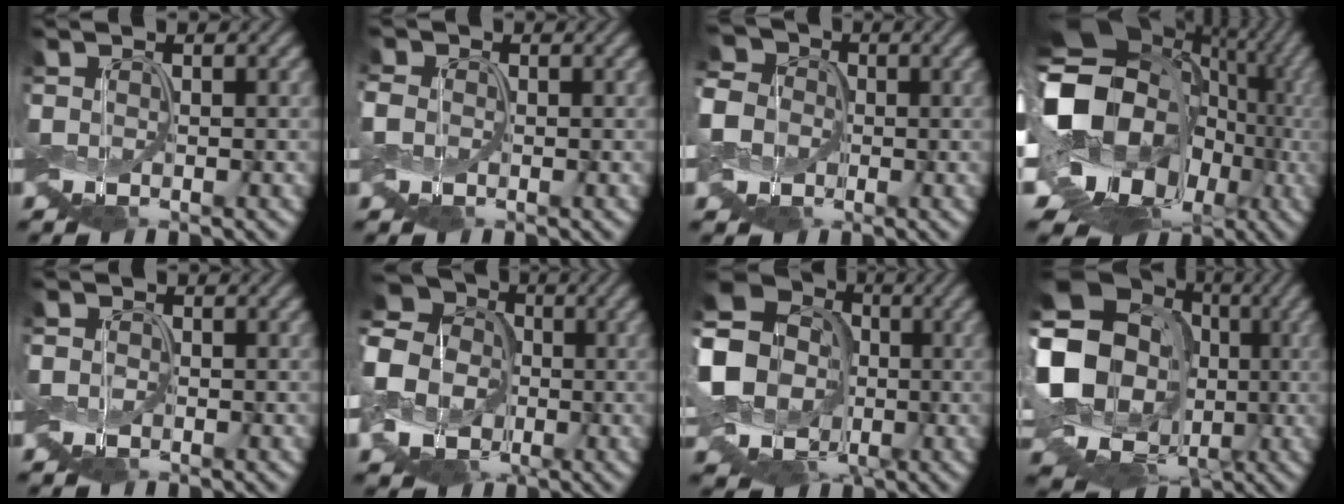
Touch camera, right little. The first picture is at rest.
{"total": 1.1, "force": [-0.2, 1.0, 0.4], "torque": [-0.015, 0.003, -0.007]}
{"total": 8.4, "force": [-0.3, 7.6, 3.4], "torque": [-0.091, 0.013, -0.042]}
{"total": 17.9, "force": [-2.2, 14.6, 10.1], "torque": [-0.161, -0.027, -0.031]}
{"total": 0.8, "force": [-0.2, 0.7, 0.2], "torque": [-0.007, 0.002, -0.006]}
{"total": 12.3, "force": [-2.7, 11.0, 4.7], "torque": [-0.141, 0.006, -0.088]}
{"total": 19.5, "force": [-0.6, 17.3, 8.9], "torque": [-0.238, 0.010, -0.059]}
{"total": 22.2, "force": [-0.7, 19.6, 10.3], "torque": [-0.218, 0.013, -0.056]}